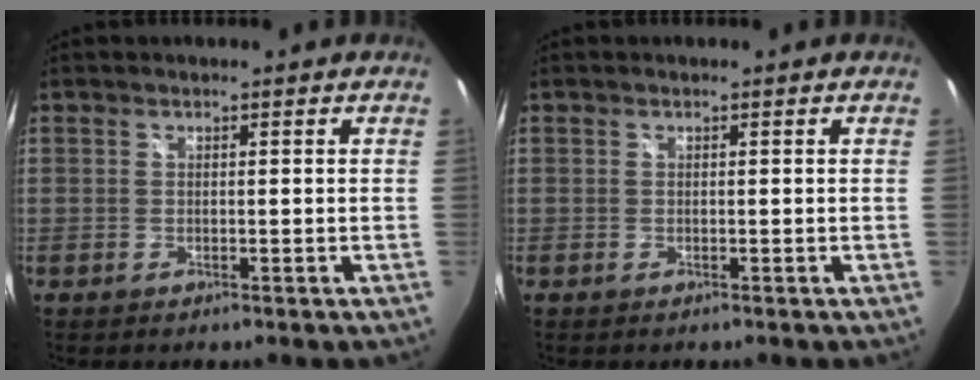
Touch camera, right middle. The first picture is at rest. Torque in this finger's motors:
{"motor_torque": [-0.22, -0.19, -0.02, -0.01]}